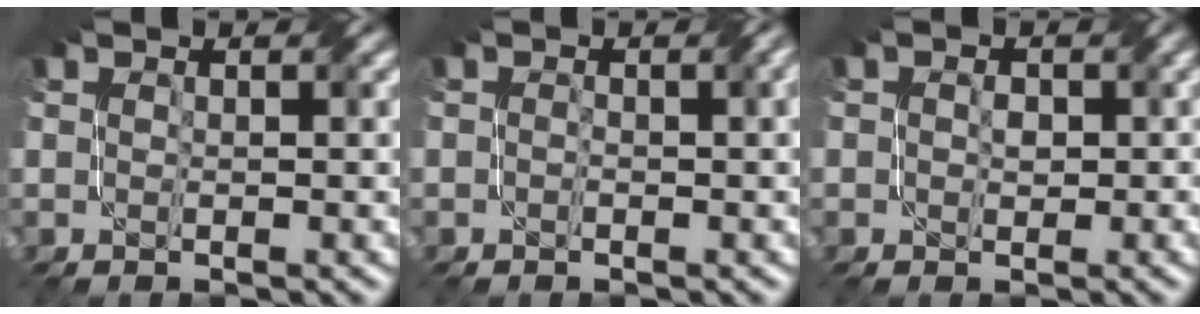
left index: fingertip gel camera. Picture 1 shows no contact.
{"total": 2.0, "force": [-0.2, 0.9, 1.8], "torque": [-0.023, -0.004, -0.002]}
{"total": 1.2, "force": [-0.2, 1.0, 0.7], "torque": [-0.007, 0.001, -0.005]}